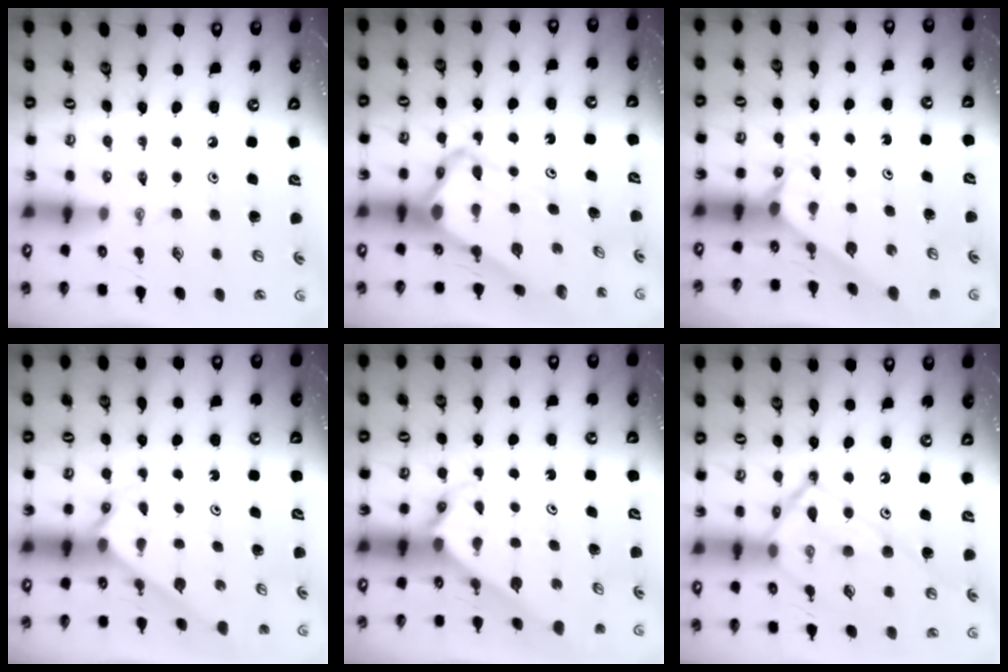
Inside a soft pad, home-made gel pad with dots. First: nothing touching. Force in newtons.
{"total": 7.6, "press": 7.6, "slide": 0.5}
{"total": 3.7, "press": 3.6, "slide": 0.4}
{"total": 2.3, "press": 2.3, "slide": 0.1}
{"total": 2.2, "press": 2.2, "slide": 0.1}
{"total": 16.5, "press": 16.4, "slide": 1.8}